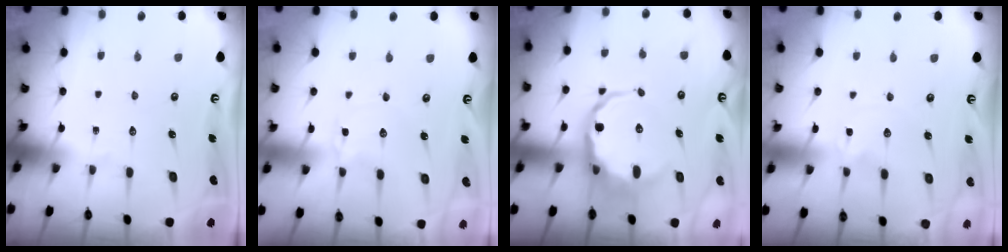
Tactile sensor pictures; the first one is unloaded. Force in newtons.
{"total": 1.8, "press": 1.7, "slide": 0.3}
{"total": 8.2, "press": 7.8, "slide": 2.3}
{"total": 0.8, "press": 0.8, "slide": 0.1}